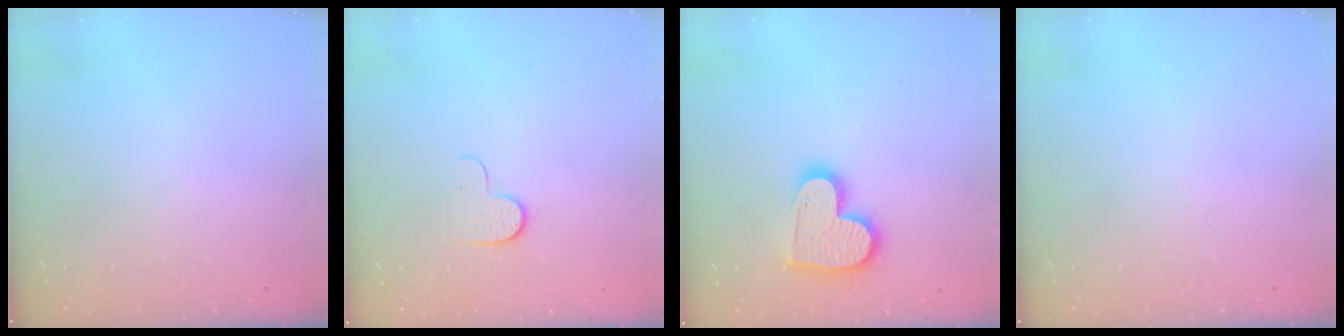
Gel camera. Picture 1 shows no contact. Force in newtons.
{"total": 5.4, "press": 5.3, "slide": 1.2}
{"total": 13.9, "press": 13.9, "slide": 1.2}
{"total": 0.0}